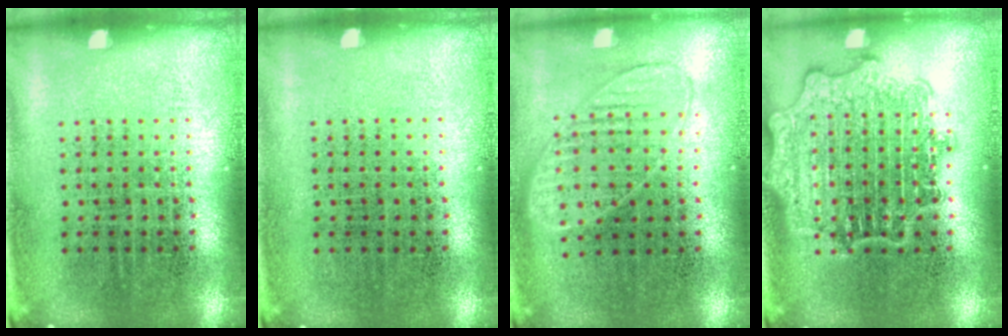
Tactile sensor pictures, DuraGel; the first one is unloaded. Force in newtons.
{"total": 0.0}
{"total": 0.9, "press": 0.9, "slide": 0.4}
{"total": 3.0, "press": 3.0, "slide": 0.5}